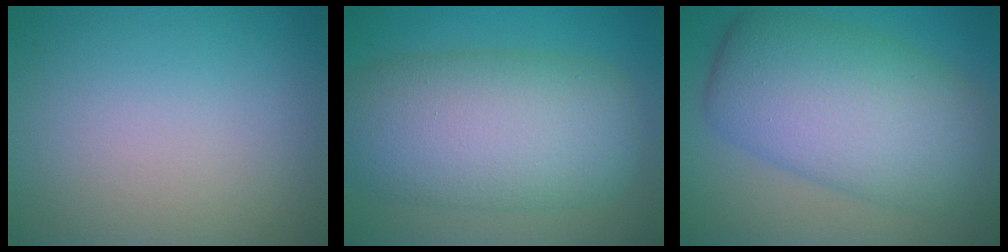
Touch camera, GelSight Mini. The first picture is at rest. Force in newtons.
{"total": 10.7, "press": 10.7, "slide": 0.4}
{"total": 10.8, "press": 10.7, "slide": 0.3}